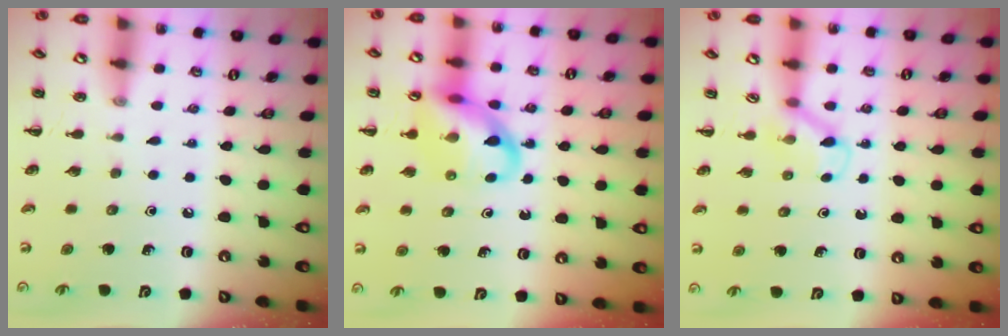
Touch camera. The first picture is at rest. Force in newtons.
{"total": 13.3, "press": 13.1, "slide": 2.1}
{"total": 2.9, "press": 2.7, "slide": 1.1}